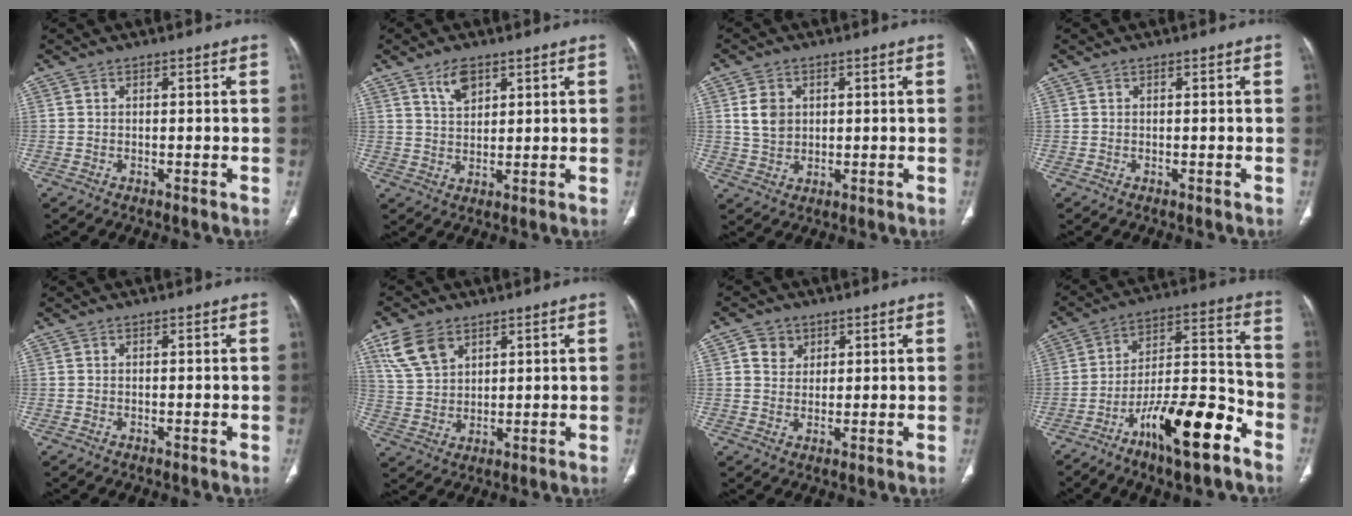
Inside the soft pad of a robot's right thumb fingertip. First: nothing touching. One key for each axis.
{"total": 4.8, "fx": 3.0, "fy": 2.5, "fz": 2.9, "tx": -0.038, "ty": -0.018, "tz": 0.057}
{"total": 5.3, "fx": 1.4, "fy": 4.2, "fz": 2.9, "tx": -0.038, "ty": -0.006, "tz": 0.032}
{"total": 0.0}
{"total": 0.0}
{"total": 8.6, "fx": 4.9, "fy": 5.4, "fz": 4.6, "tx": -0.075, "ty": -0.014, "tz": 0.103}
{"total": 4.1, "fx": 1.8, "fy": 3.5, "fz": 1.1, "tx": 0.000, "ty": -0.007, "tz": 0.032}
{"total": 17.8, "fx": -10.4, "fy": 5.0, "fz": 13.5, "tx": -0.213, "ty": 0.077, "tz": -0.173}